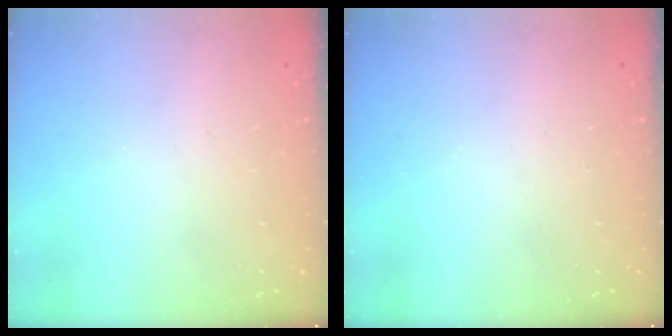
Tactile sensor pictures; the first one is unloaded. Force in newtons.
{"total": 0.0}